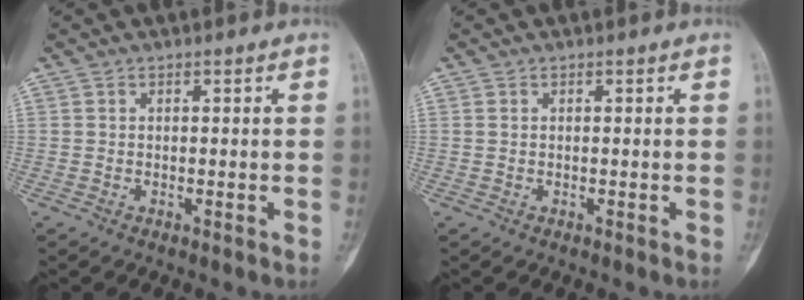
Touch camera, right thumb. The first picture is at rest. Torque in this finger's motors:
{"motor_torque": [-0.55, 0.19, 0.41, 0.00, -0.03]}